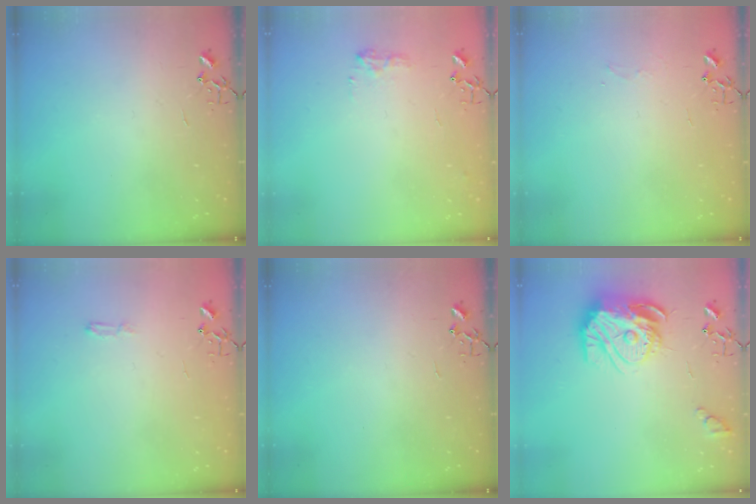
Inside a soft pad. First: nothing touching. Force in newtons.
{"total": 7.8, "press": 7.8, "slide": 0.1}
{"total": 3.8, "press": 3.8, "slide": 0.4}
{"total": 3.8, "press": 3.8, "slide": 0.5}
{"total": 0.0}
{"total": 16.7, "press": 16.7, "slide": 1.6}